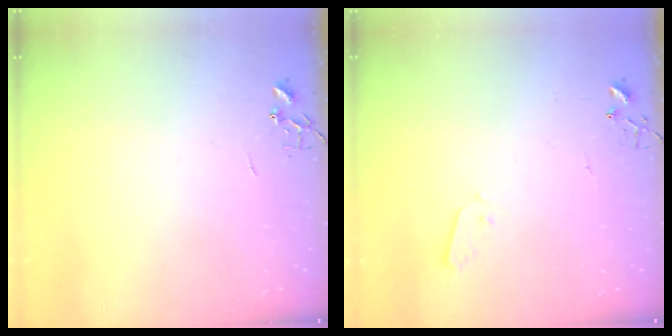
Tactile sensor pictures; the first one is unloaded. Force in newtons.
{"total": 2.8, "press": 2.7, "slide": 0.4}